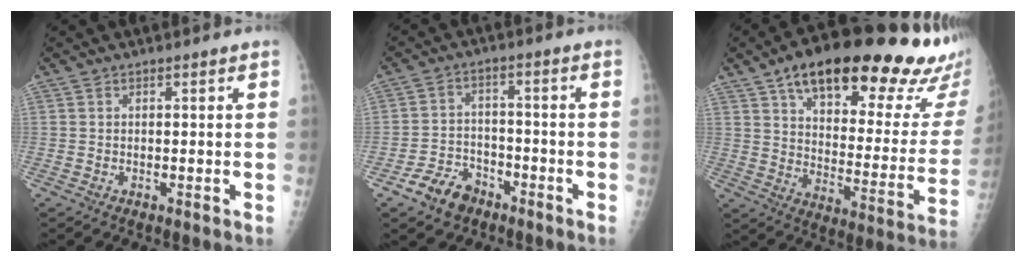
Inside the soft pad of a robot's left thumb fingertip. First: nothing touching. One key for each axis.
{"total": 7.0, "fx": -4.6, "fy": 4.7, "fz": 2.5, "tx": -0.029, "ty": 0.028, "tz": -0.080}
{"total": 31.9, "fx": 20.6, "fy": 11.8, "fz": 21.3, "tx": -0.269, "ty": -0.045, "tz": 0.284}